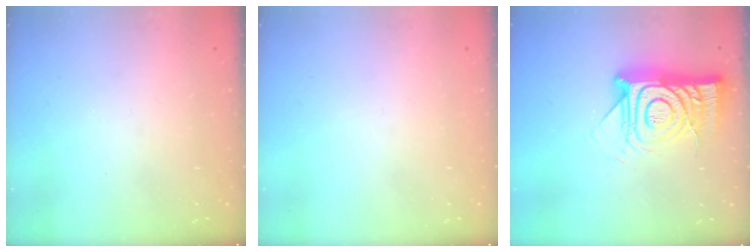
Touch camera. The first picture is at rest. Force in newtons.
{"total": 1.8, "press": 1.8, "slide": 0.1}
{"total": 17.9, "press": 17.9, "slide": 1.3}